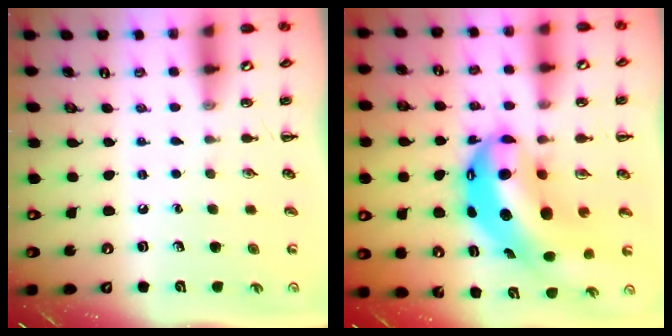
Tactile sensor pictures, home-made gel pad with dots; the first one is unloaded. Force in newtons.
{"total": 15.2, "press": 14.7, "slide": 4.0}